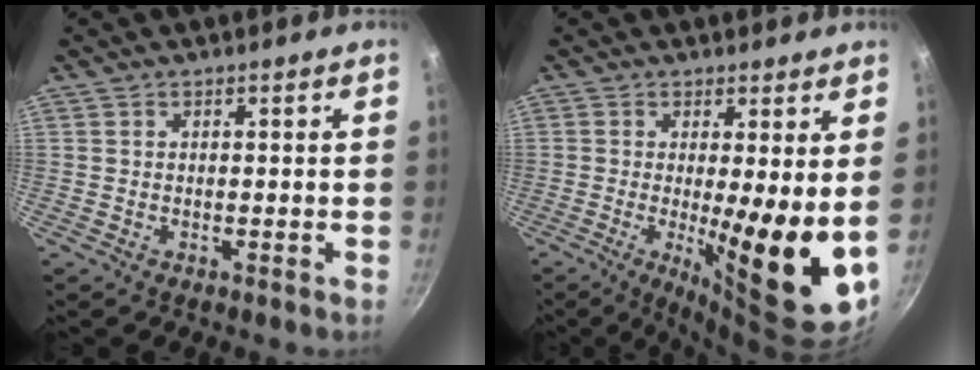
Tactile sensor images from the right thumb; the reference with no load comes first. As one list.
[{"total": 13.9, "force": [-0.3, 2.6, 13.6], "torque": [-0.187, -0.033, 0.000]}]